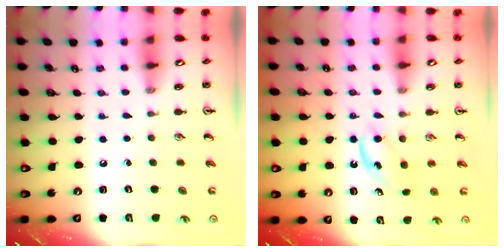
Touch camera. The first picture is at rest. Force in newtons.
{"total": 4.8, "press": 4.6, "slide": 1.6}